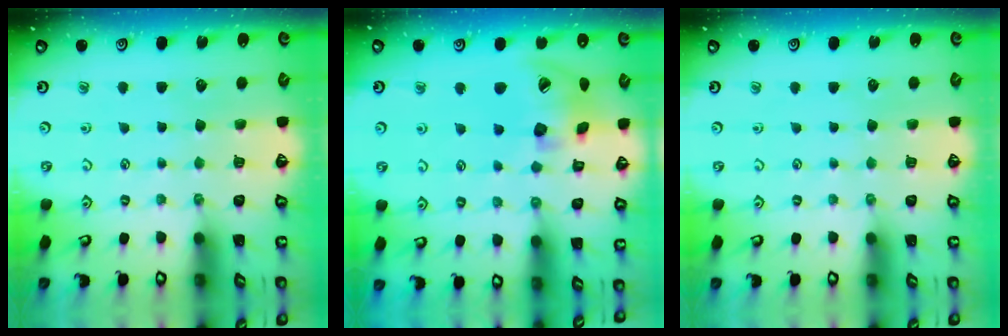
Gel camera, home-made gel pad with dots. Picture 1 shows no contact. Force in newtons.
{"total": 15.6, "press": 15.5, "slide": 2.3}
{"total": 0.0}